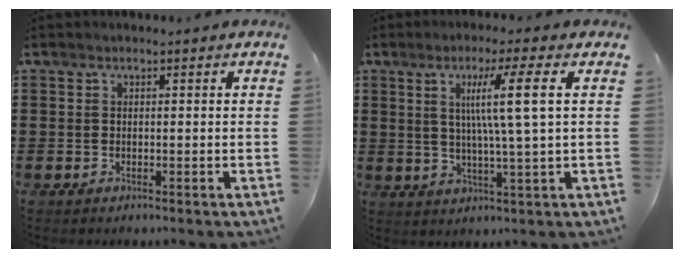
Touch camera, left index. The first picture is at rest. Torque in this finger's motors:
{"motor_torque": [1.34, -0.80, 0.43, 0.21]}